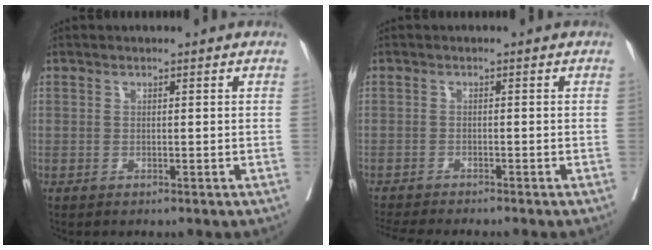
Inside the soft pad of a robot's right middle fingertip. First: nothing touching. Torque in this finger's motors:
{"motor_torque": [0.92, -1.22, 0.26, 0.15]}